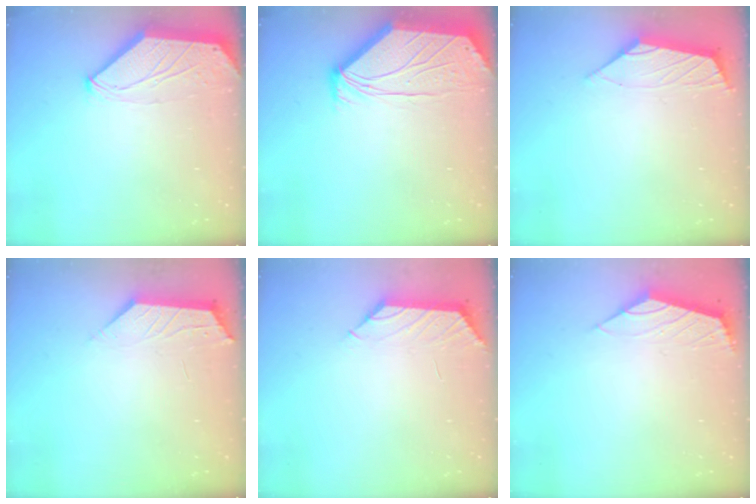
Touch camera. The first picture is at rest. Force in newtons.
{"total": 2.5, "press": 2.5, "slide": 0.3}
{"total": 2.8, "press": 2.7, "slide": 0.6}
{"total": 2.0, "press": 2.0, "slide": 0.4}
{"total": 1.2, "press": 1.1, "slide": 0.6}
{"total": 2.2, "press": 2.1, "slide": 0.6}